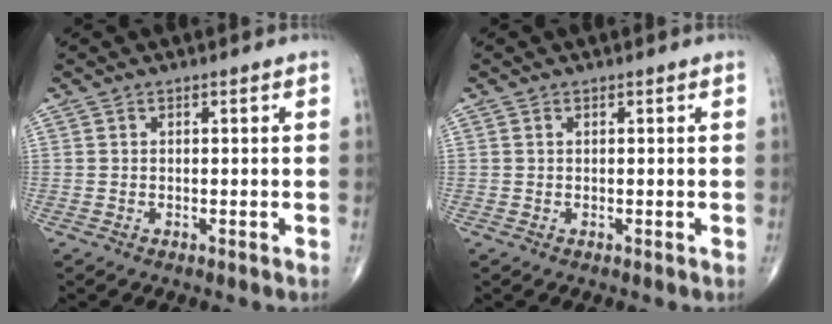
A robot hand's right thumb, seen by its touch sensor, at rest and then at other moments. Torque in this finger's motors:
{"motor_torque": [0.09, -0.22, -0.14, 0.22, -0.01]}